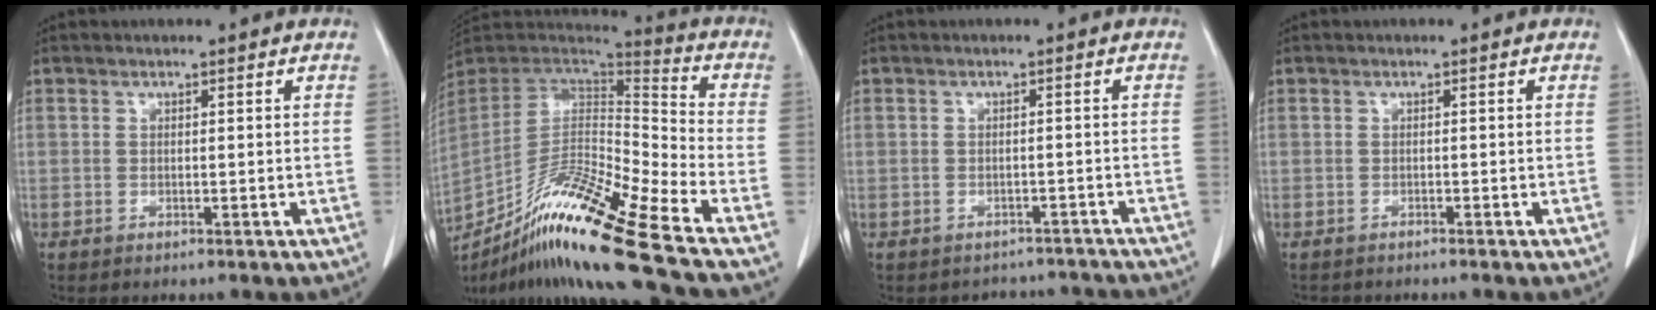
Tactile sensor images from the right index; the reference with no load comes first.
{"total": 21.5, "force": [-15.1, -0.7, 15.2], "torque": [-0.286, -0.028, -0.282]}
{"total": 5.3, "force": [-4.7, 2.5, -0.7], "torque": [0.015, 0.026, -0.051]}
{"total": 1.4, "force": [-1.3, 0.5, 0.0], "torque": [-0.008, -0.003, -0.022]}